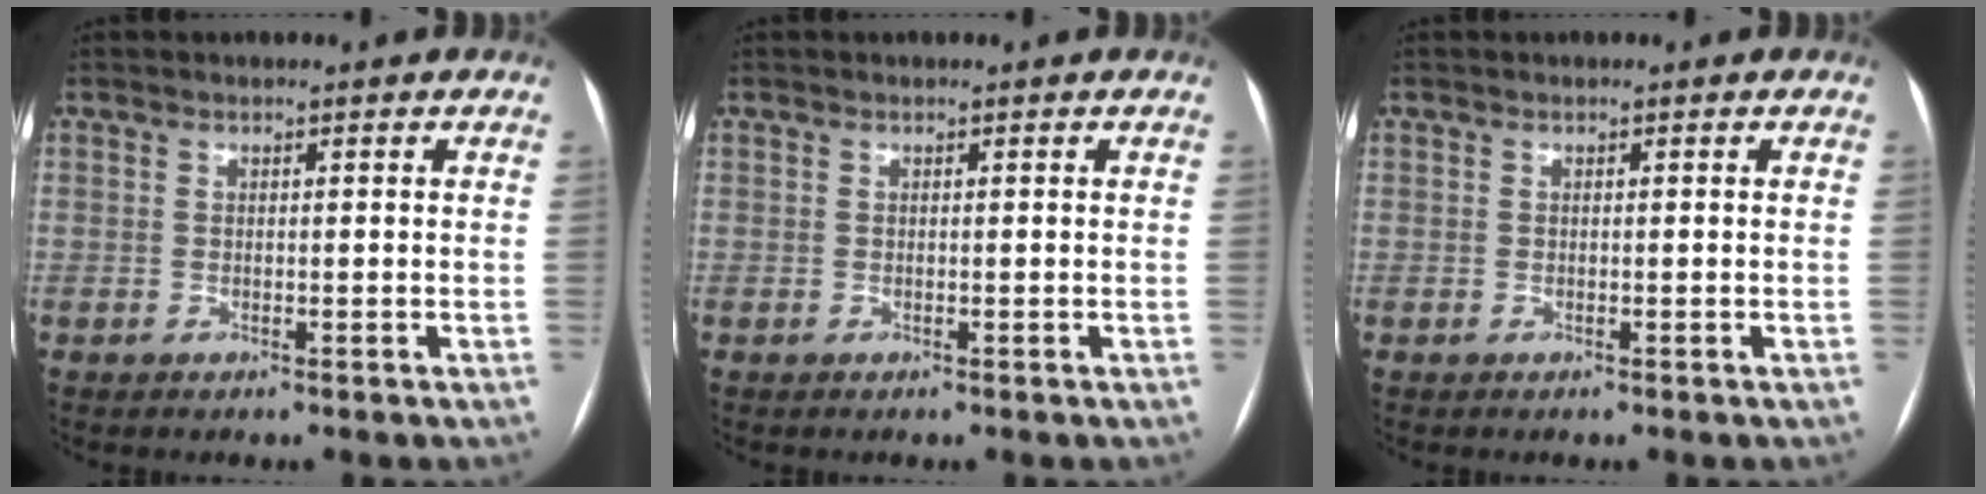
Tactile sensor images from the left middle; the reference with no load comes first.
{"total": 0.0}
{"total": 0.0}